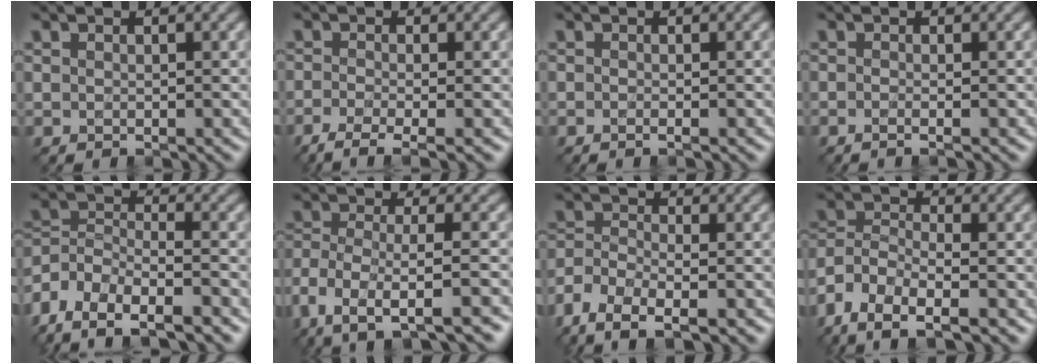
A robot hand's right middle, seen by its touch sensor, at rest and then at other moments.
{"total": 4.0, "force": [-2.4, 1.1, 3.0], "torque": [-0.053, -0.011, -0.052]}
{"total": 0.7, "force": [-0.3, 0.2, 0.6], "torque": [-0.010, -0.007, -0.008]}
{"total": 1.4, "force": [-0.5, 0.6, 1.2], "torque": [-0.012, -0.013, -0.017]}
{"total": 9.1, "force": [-7.0, 4.1, 4.2], "torque": [-0.070, 0.008, -0.127]}
{"total": 8.2, "force": [-5.3, 2.5, 5.7], "torque": [-0.100, 0.002, -0.088]}
{"total": 8.2, "force": [-6.1, 3.3, 4.5], "torque": [-0.080, -0.015, -0.092]}
{"total": 7.9, "force": [-5.7, 2.9, 4.6], "torque": [-0.088, -0.002, -0.106]}